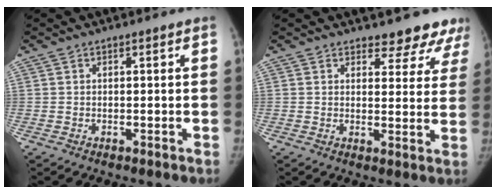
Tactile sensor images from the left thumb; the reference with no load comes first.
{"total": 8.4, "force": [7.5, 3.6, 1.7], "torque": [0.027, -0.044, 0.067]}